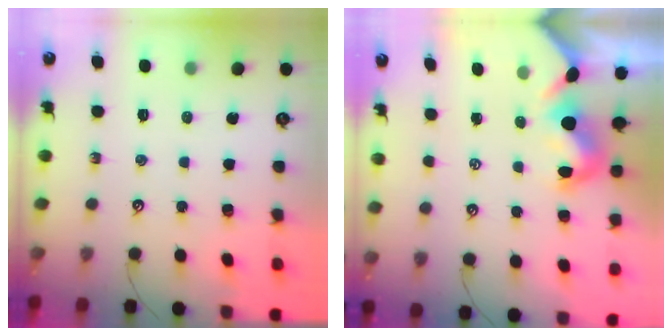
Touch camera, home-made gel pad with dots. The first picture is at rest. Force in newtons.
{"total": 2.1, "press": 1.9, "slide": 1.0}